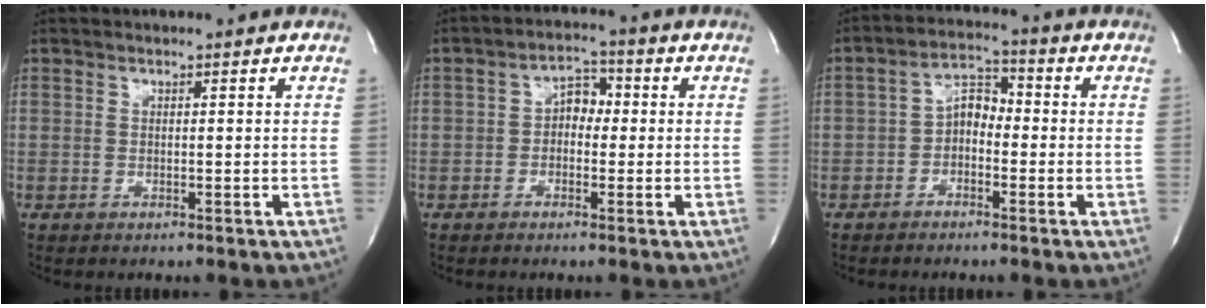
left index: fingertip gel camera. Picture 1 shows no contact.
{"total": 4.1, "force": [-0.3, 2.7, 3.0], "torque": [-0.052, 0.020, -0.012]}
{"total": 4.7, "force": [-1.4, 2.9, 3.4], "torque": [-0.064, 0.019, -0.034]}